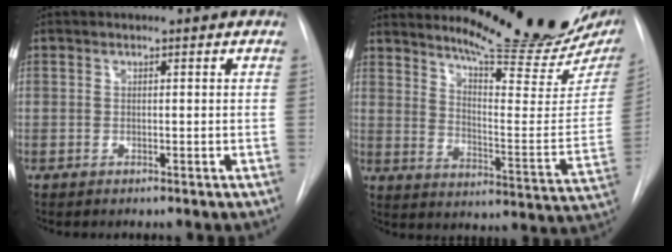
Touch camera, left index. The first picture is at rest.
{"total": 19.6, "force": [16.9, 0.4, 9.9], "torque": [-0.144, -0.092, 0.230]}